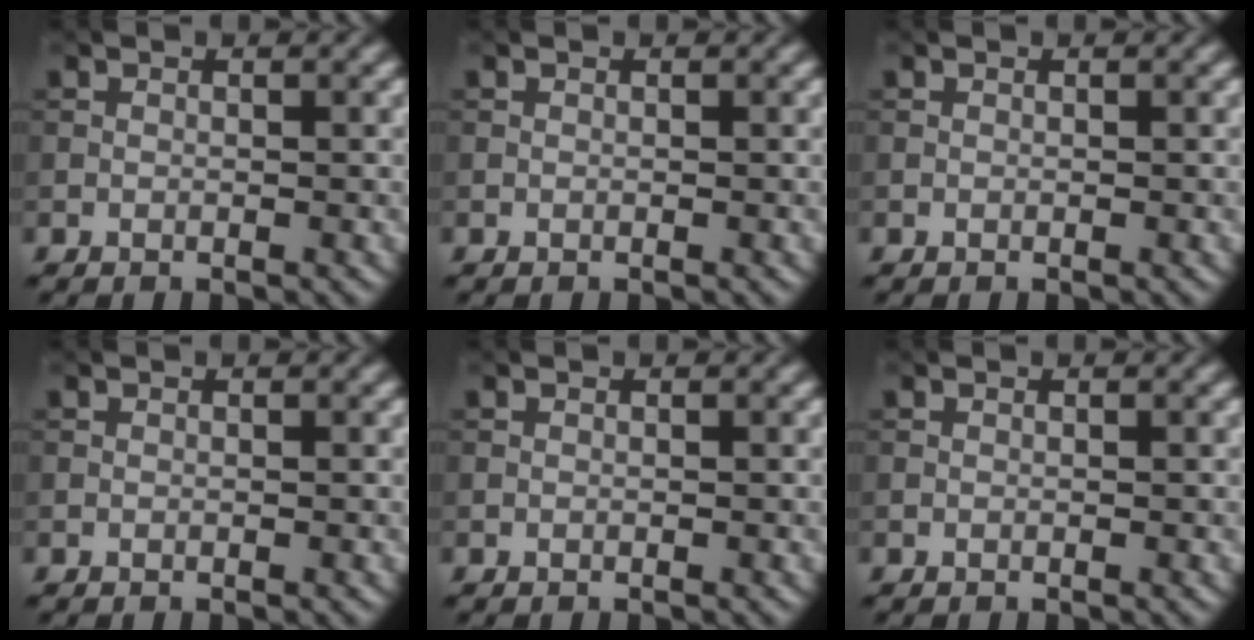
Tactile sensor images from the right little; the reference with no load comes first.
{"total": 0.0}
{"total": 0.0}
{"total": 0.0}
{"total": 0.0}
{"total": 0.0}